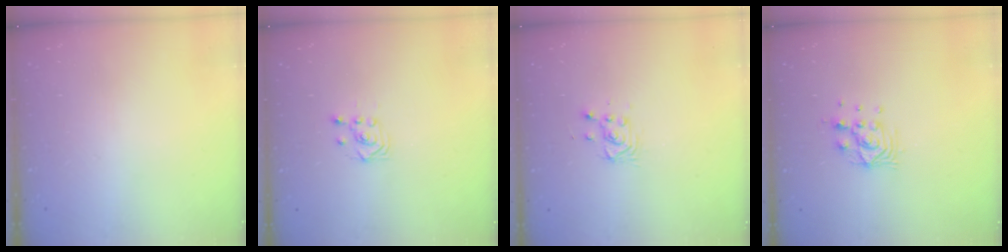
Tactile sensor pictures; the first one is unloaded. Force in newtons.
{"total": 3.2, "press": 2.9, "slide": 1.2}
{"total": 3.1, "press": 3.1, "slide": 0.2}
{"total": 8.4, "press": 8.4, "slide": 0.6}